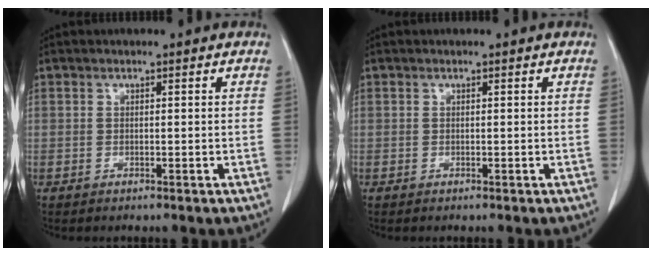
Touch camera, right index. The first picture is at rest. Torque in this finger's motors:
{"motor_torque": [0.00, 0.00, 0.00, 0.00]}